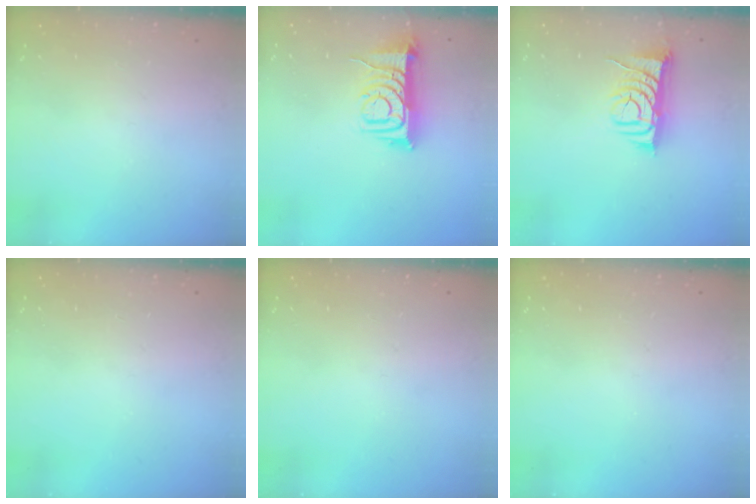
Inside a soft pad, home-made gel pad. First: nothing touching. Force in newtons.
{"total": 9.5, "press": 9.5, "slide": 0.7}
{"total": 8.2, "press": 8.1, "slide": 1.2}
{"total": 0.0}
{"total": 0.0}
{"total": 0.0}